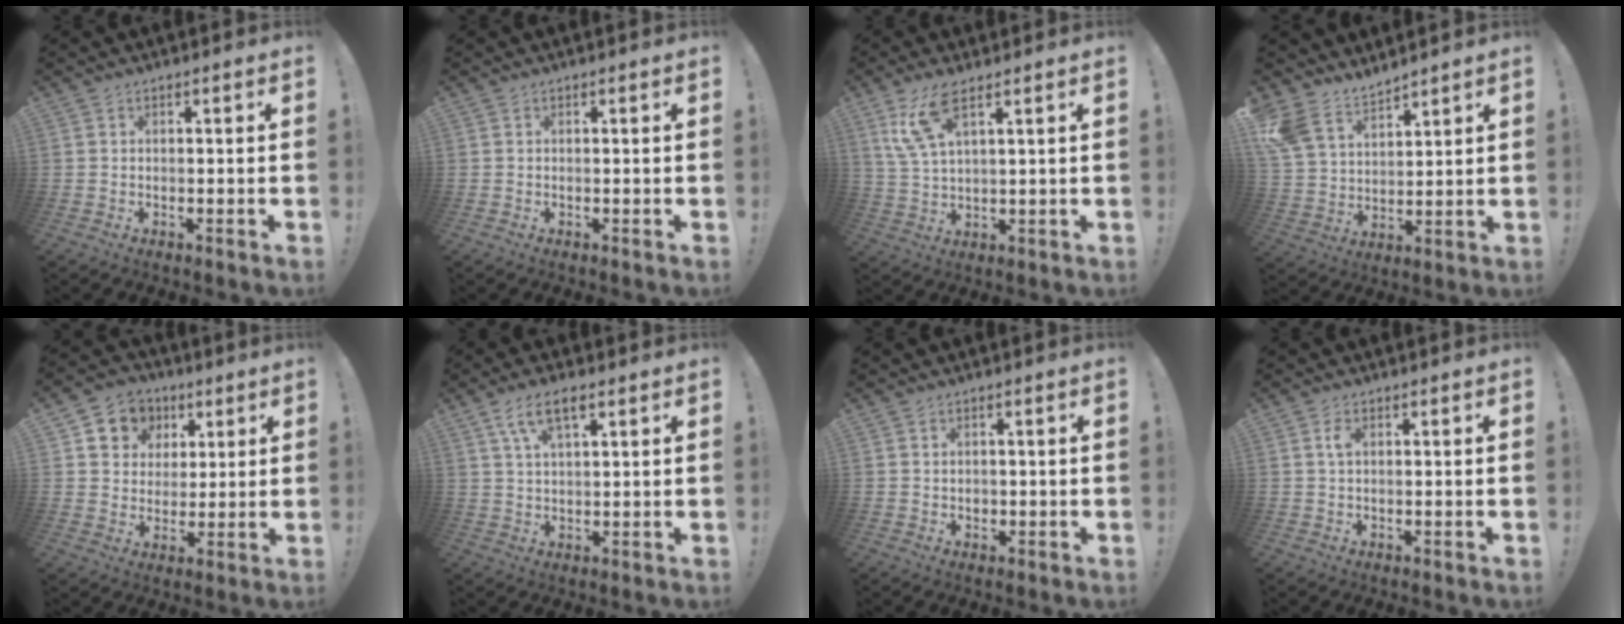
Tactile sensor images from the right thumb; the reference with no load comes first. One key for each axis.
{"total": 0.0}
{"total": 9.7, "fx": 5.4, "fy": 3.1, "fz": 7.4, "tx": -0.142, "ty": -0.013, "tz": 0.104}
{"total": 10.5, "fx": 8.9, "fy": 5.0, "fz": 2.6, "tx": -0.066, "ty": -0.060, "tz": 0.180}
{"total": 9.1, "fx": 3.3, "fy": 8.2, "fz": 2.3, "tx": -0.028, "ty": -0.020, "tz": 0.066}
{"total": 7.5, "fx": 4.0, "fy": 2.9, "fz": 5.7, "tx": -0.100, "ty": -0.002, "tz": 0.071}
{"total": 1.1, "fx": -0.1, "fy": 1.0, "fz": 0.1, "tx": -0.001, "ty": 0.001, "tz": -0.002}
{"total": 2.0, "fx": 0.5, "fy": 1.0, "fz": 1.7, "tx": -0.026, "ty": 0.003, "tz": 0.006}